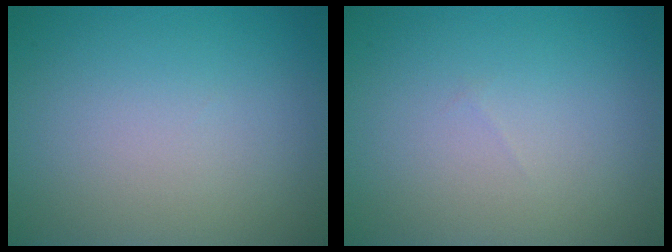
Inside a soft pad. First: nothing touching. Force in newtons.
{"total": 0.0}